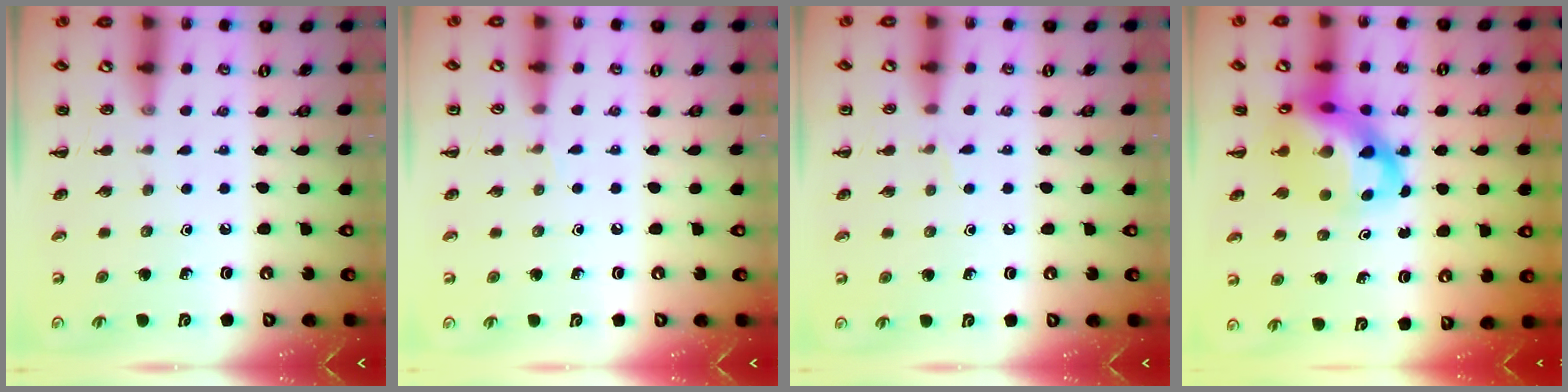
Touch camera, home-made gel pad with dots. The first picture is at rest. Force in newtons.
{"total": 3.3, "press": 3.1, "slide": 1.2}
{"total": 2.7, "press": 2.5, "slide": 1.0}
{"total": 11.4, "press": 11.1, "slide": 2.8}